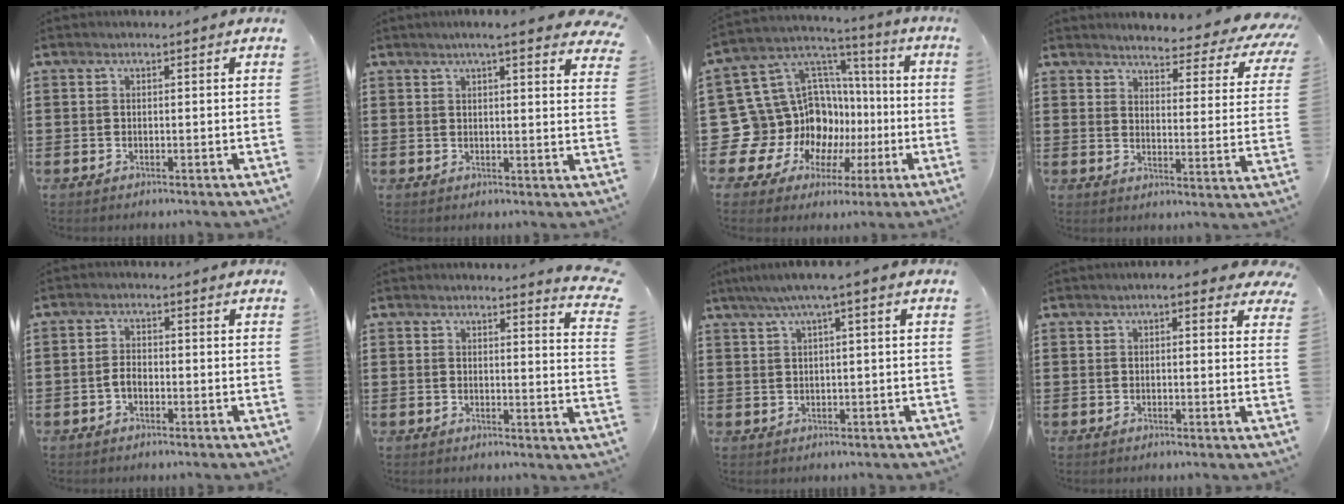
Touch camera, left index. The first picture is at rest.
{"total": 4.4, "force": [3.5, -0.1, 2.6], "torque": [-0.052, -0.006, 0.061]}
{"total": 15.9, "force": [-2.7, 14.7, 5.5], "torque": [-0.158, -0.032, -0.002]}
{"total": 3.9, "force": [3.7, 0.2, 1.3], "torque": [-0.040, -0.035, 0.056]}
{"total": 2.2, "force": [-0.9, 1.1, 1.7], "torque": [-0.050, -0.002, -0.022]}
{"total": 2.9, "force": [2.8, 0.2, 0.7], "torque": [-0.009, -0.015, 0.050]}
{"total": 2.7, "force": [0.6, -0.1, 2.7], "torque": [-0.051, -0.003, 0.007]}
{"total": 2.0, "force": [1.2, 0.5, 1.5], "torque": [-0.024, 0.003, 0.019]}